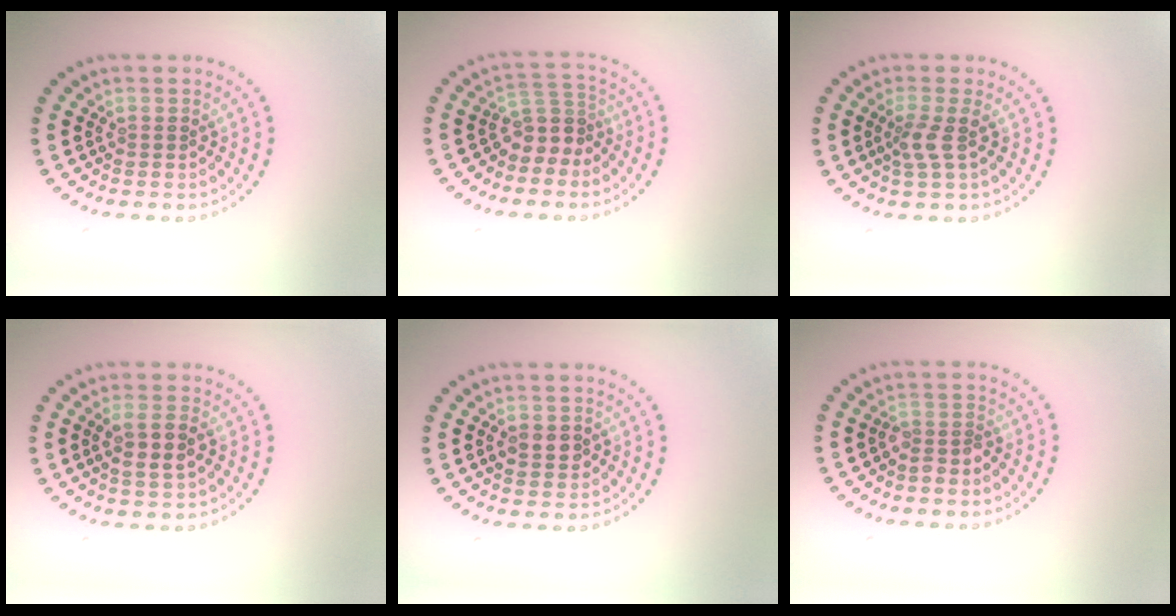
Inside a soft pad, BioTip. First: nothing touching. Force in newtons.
{"total": 3.0, "press": 2.2, "slide": 2.0}
{"total": 1.9, "press": 1.4, "slide": 1.3}
{"total": 2.6, "press": 2.5, "slide": 0.8}
{"total": 1.7, "press": 1.7, "slide": 0.3}
{"total": 1.6, "press": 1.3, "slide": 0.9}